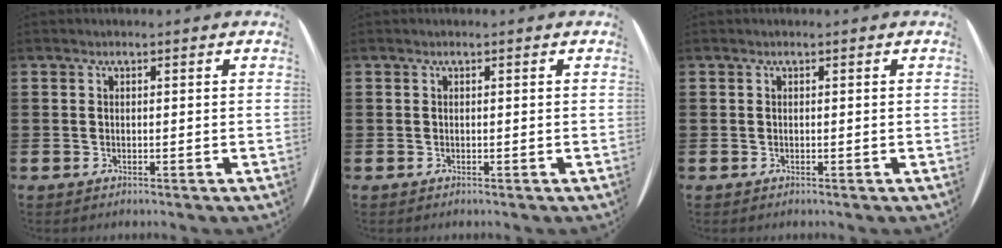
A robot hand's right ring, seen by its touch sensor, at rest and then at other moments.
{"total": 0.0}
{"total": 0.0}